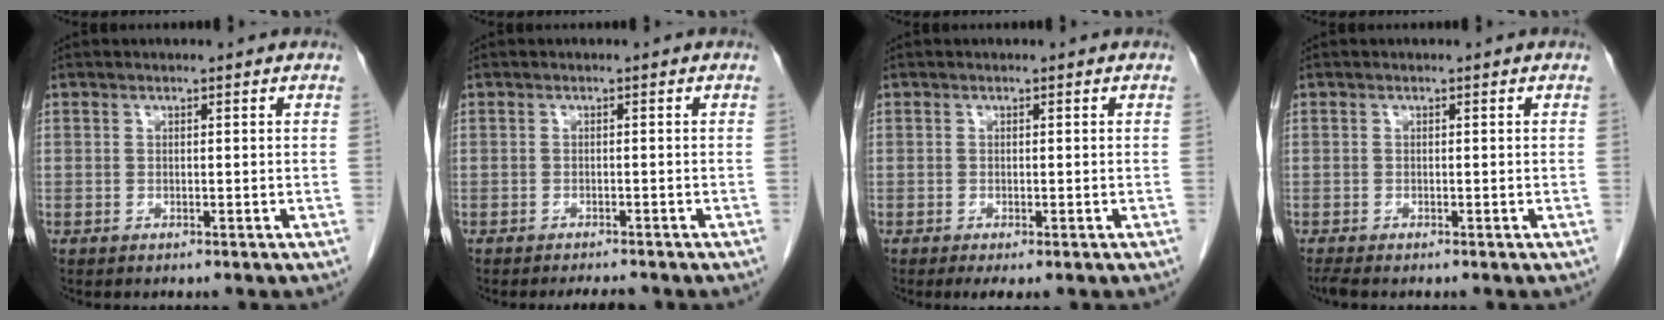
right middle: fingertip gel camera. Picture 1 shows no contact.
{"total": 2.2, "force": [-2.1, 0.2, 0.7], "torque": [-0.011, -0.007, -0.027]}
{"total": 1.9, "force": [-1.1, 0.5, 1.4], "torque": [-0.021, -0.007, -0.014]}
{"total": 0.9, "force": [-0.8, -0.1, 0.4], "torque": [-0.016, -0.006, -0.018]}